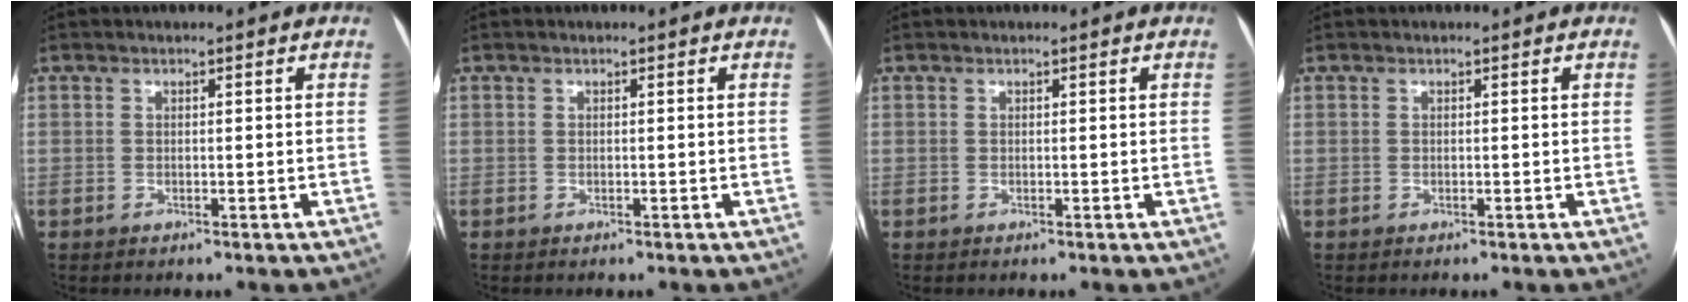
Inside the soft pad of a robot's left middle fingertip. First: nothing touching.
{"total": 0.0}
{"total": 0.0}
{"total": 0.0}